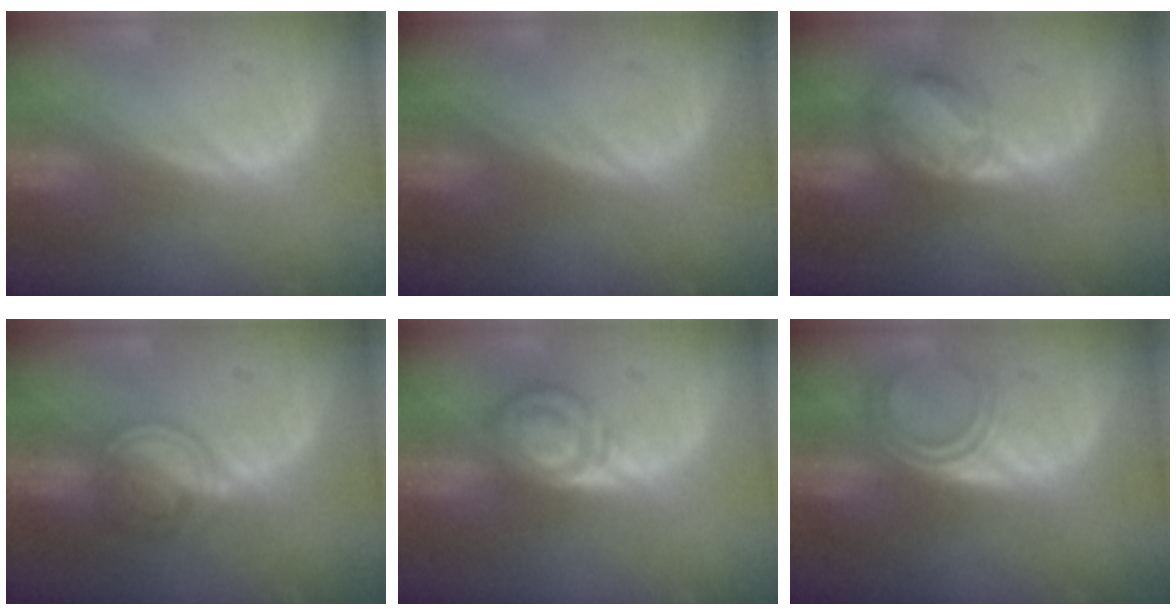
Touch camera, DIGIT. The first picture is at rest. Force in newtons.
{"total": 0.0}
{"total": 5.7, "press": 5.7, "slide": 0.7}
{"total": 6.3, "press": 5.5, "slide": 3.1}
{"total": 6.0, "press": 5.8, "slide": 1.2}
{"total": 4.8, "press": 4.0, "slide": 2.6}